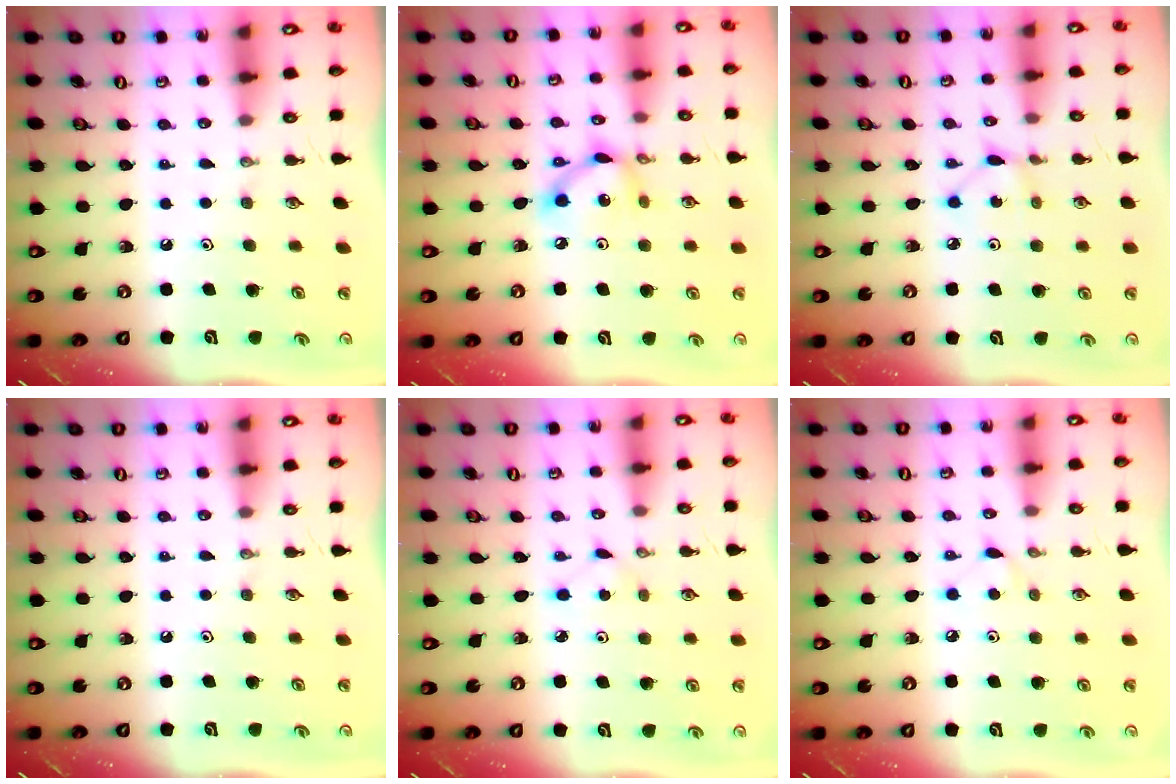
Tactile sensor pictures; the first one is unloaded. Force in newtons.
{"total": 9.1, "press": 9.0, "slide": 0.6}
{"total": 2.8, "press": 2.7, "slide": 0.3}
{"total": 0.0}
{"total": 1.6, "press": 1.6, "slide": 0.2}
{"total": 3.8, "press": 3.8, "slide": 0.4}